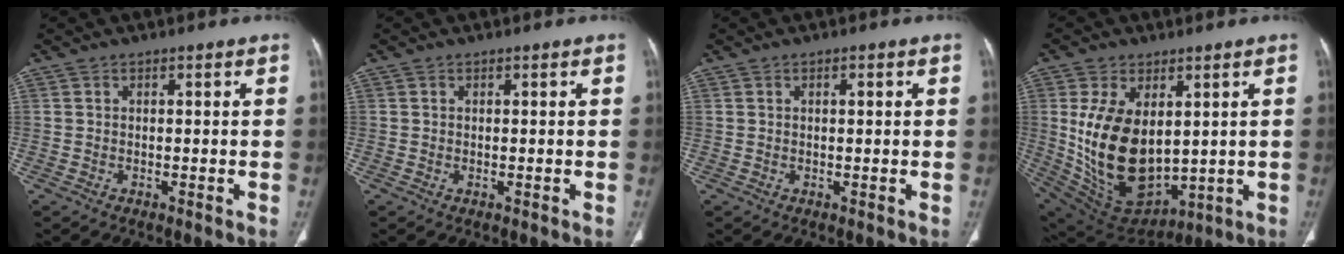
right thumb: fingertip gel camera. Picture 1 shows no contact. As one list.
[{"total": 0.0}, {"total": 1.2, "force": [0.4, 0.4, 1.1], "torque": [-0.018, 0.002, 0.006]}, {"total": 18.7, "force": [2.0, 11.2, 14.9], "torque": [-0.268, -0.023, 0.072]}]